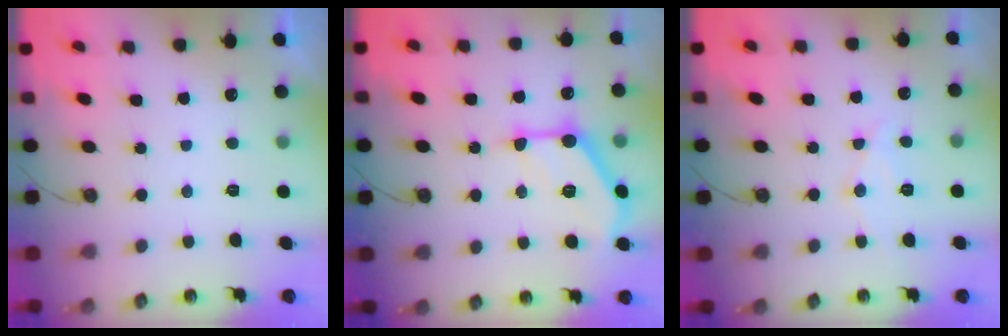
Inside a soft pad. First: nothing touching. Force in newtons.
{"total": 15.7, "press": 15.7, "slide": 0.5}
{"total": 9.5, "press": 9.5, "slide": 0.8}